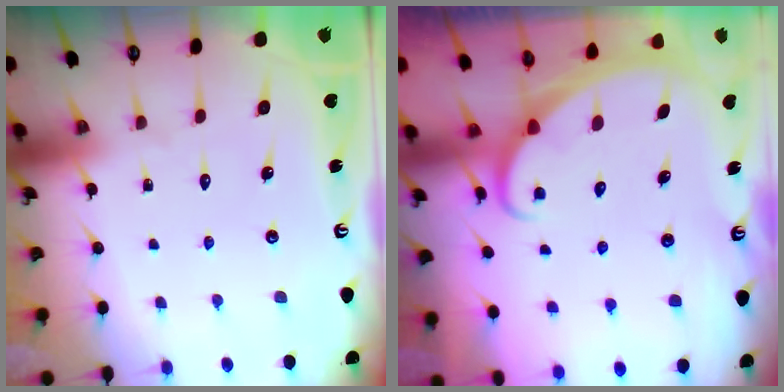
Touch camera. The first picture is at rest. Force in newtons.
{"total": 2.3, "press": 2.3, "slide": 0.3}